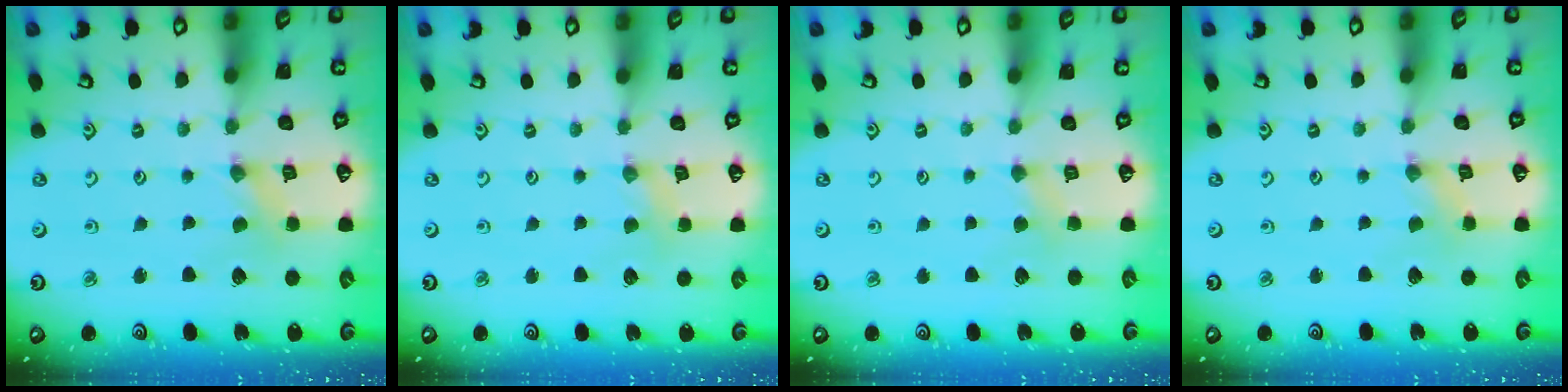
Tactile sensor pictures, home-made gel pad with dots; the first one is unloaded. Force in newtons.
{"total": 2.4, "press": 2.4, "slide": 0.5}
{"total": 2.9, "press": 2.9, "slide": 0.3}
{"total": 0.6, "press": 0.5, "slide": 0.2}